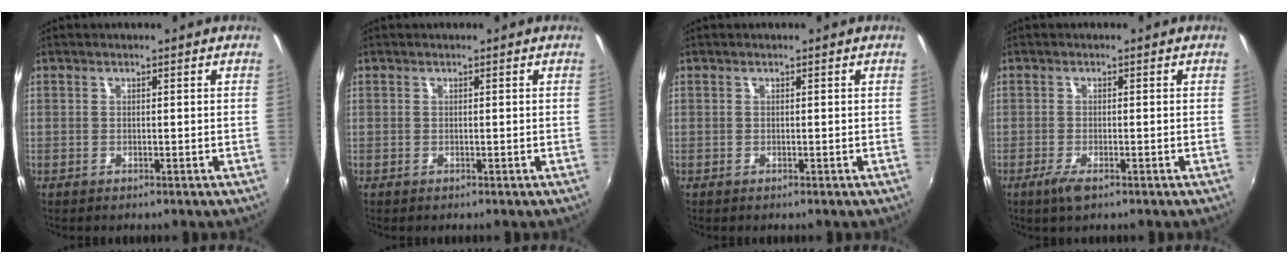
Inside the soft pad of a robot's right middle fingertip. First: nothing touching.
{"total": 0.0}
{"total": 0.0}
{"total": 2.7, "force": [-1.6, 0.7, 2.1], "torque": [-0.047, -0.009, -0.032]}